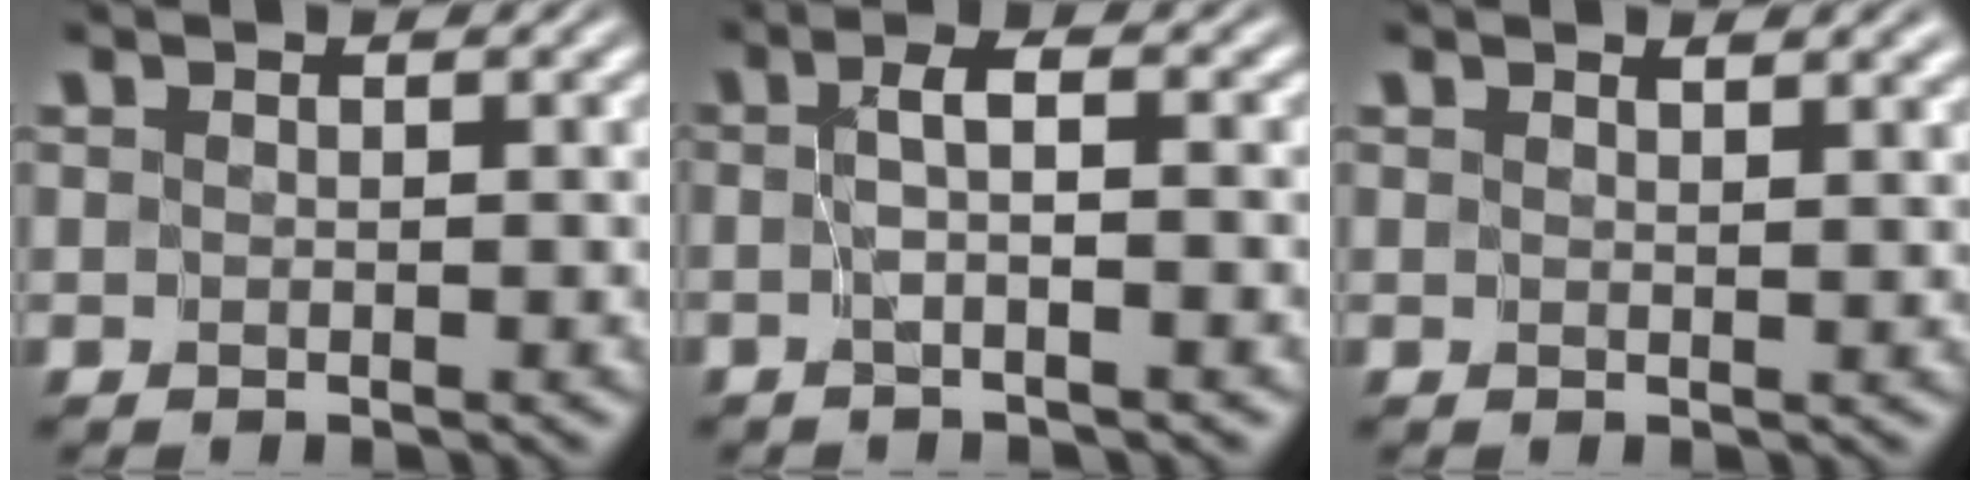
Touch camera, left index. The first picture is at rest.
{"total": 2.2, "force": [-0.4, -0.2, 2.1], "torque": [-0.035, 0.000, -0.008]}
{"total": 1.5, "force": [1.4, 0.2, 0.7], "torque": [-0.012, -0.003, 0.024]}